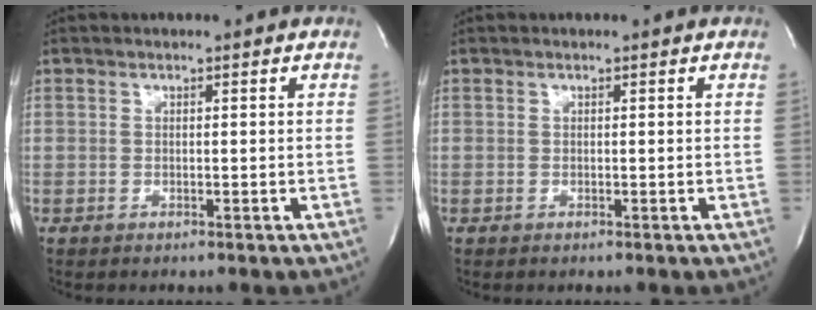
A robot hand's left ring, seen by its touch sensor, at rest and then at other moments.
{"total": 0.0}